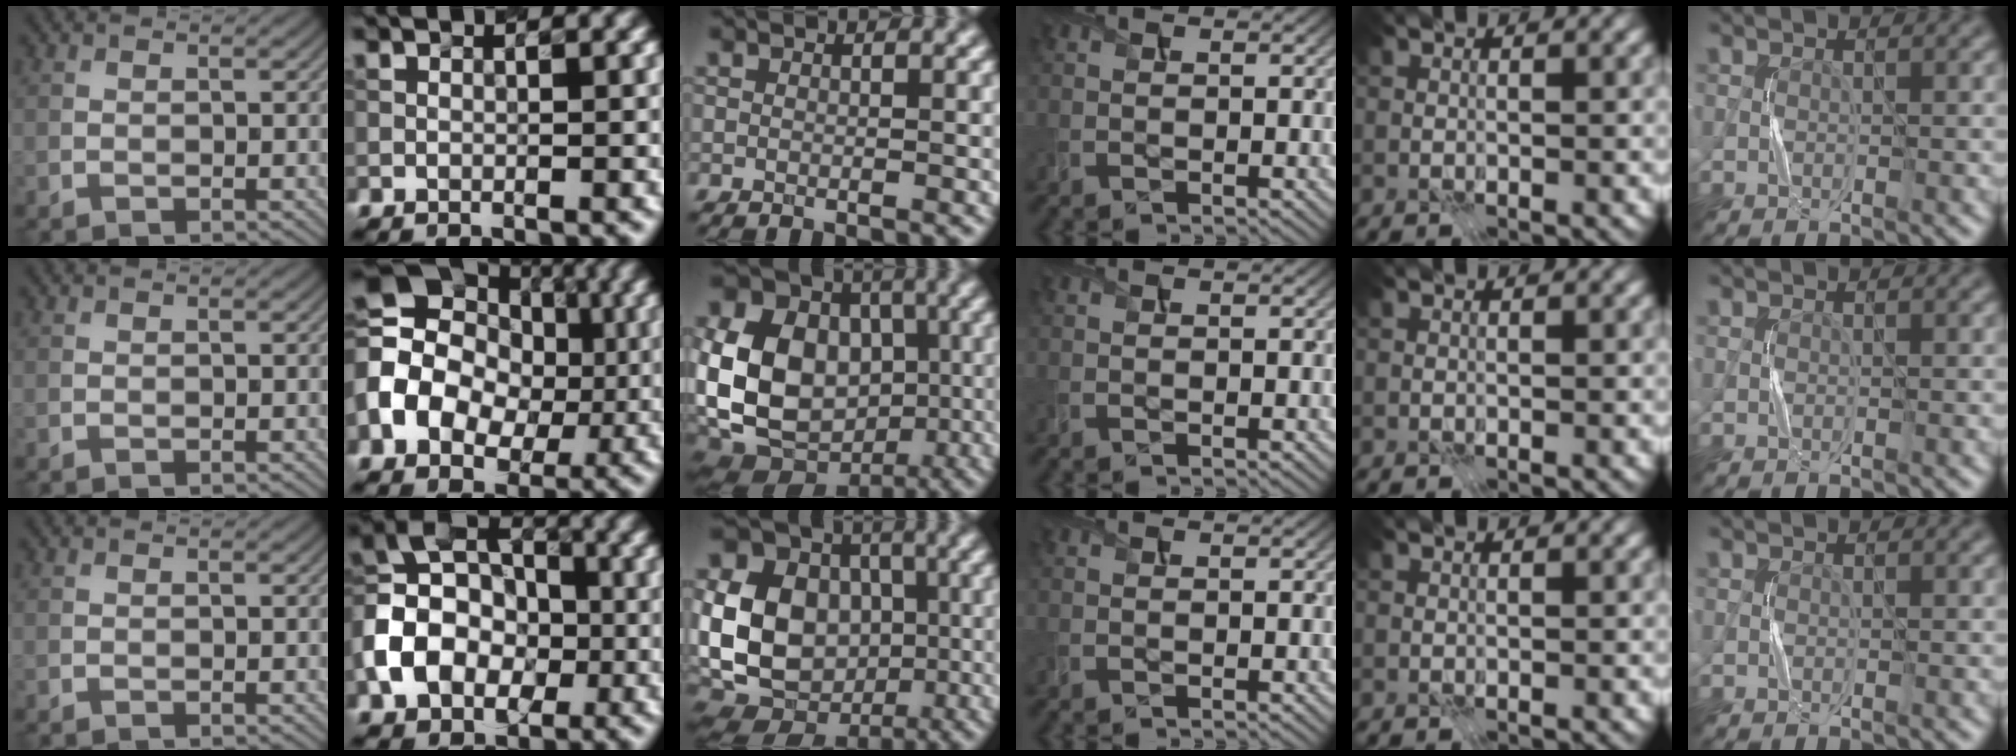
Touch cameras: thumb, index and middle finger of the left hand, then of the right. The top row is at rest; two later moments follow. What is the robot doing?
{"motion": "press", "object": "gel pad"}